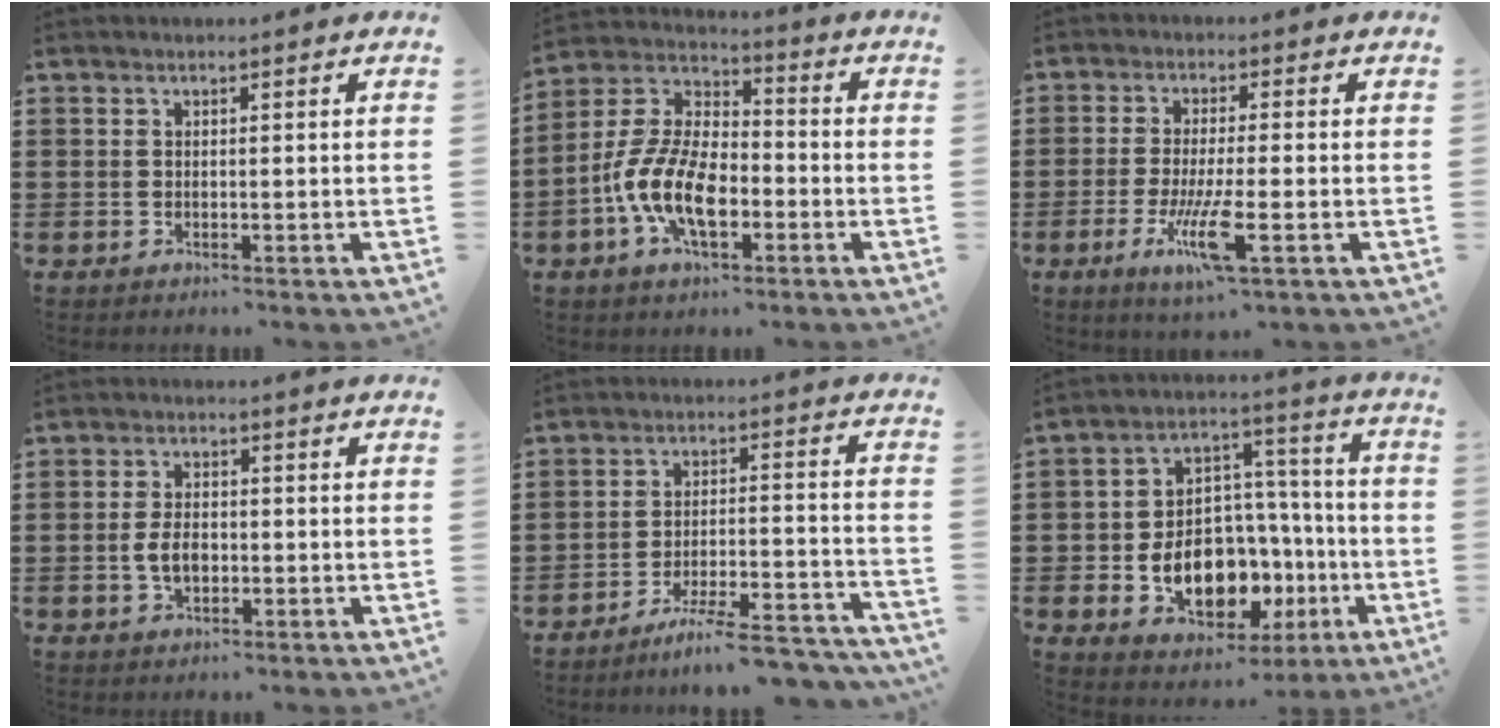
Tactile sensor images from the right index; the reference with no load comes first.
{"total": 11.5, "force": [-4.4, 5.5, 9.1], "torque": [-0.220, -0.003, -0.089]}
{"total": 8.6, "force": [-3.2, 1.1, 7.9], "torque": [-0.165, -0.025, -0.060]}
{"total": 4.1, "force": [-0.8, 2.3, 3.3], "torque": [-0.074, -0.001, -0.018]}
{"total": 7.4, "force": [-6.7, 0.1, 3.2], "torque": [-0.042, 0.006, -0.124]}
{"total": 11.9, "force": [-4.0, 8.3, 7.4], "torque": [-0.144, 0.004, -0.068]}